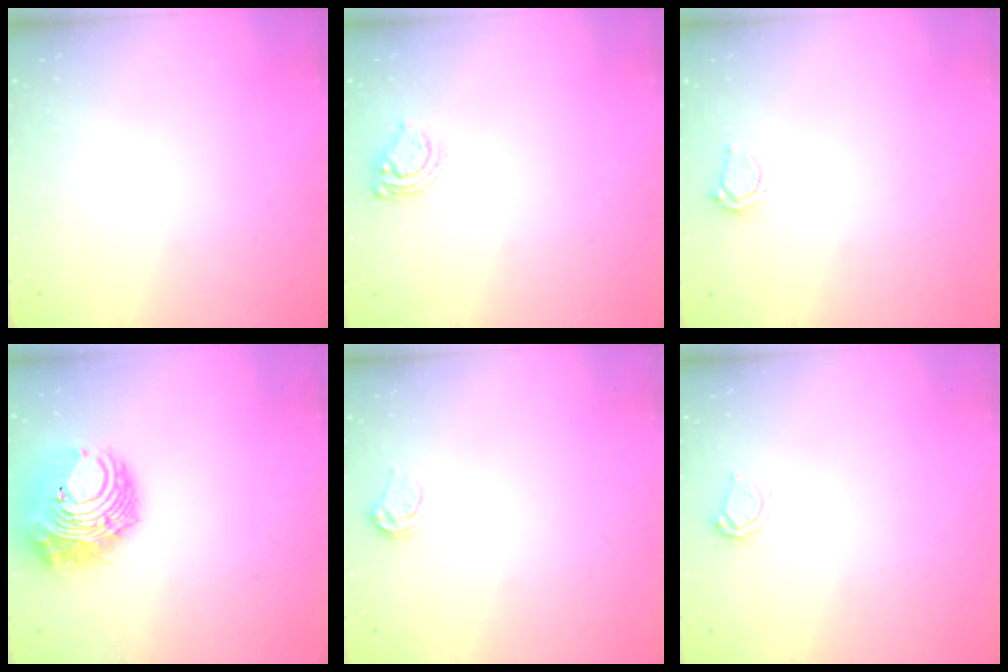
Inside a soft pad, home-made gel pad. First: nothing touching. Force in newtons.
{"total": 6.4, "press": 6.4, "slide": 0.4}
{"total": 3.7, "press": 3.7, "slide": 0.5}
{"total": 12.9, "press": 12.8, "slide": 1.6}
{"total": 5.0, "press": 5.0, "slide": 0.5}
{"total": 2.3, "press": 2.3, "slide": 0.2}